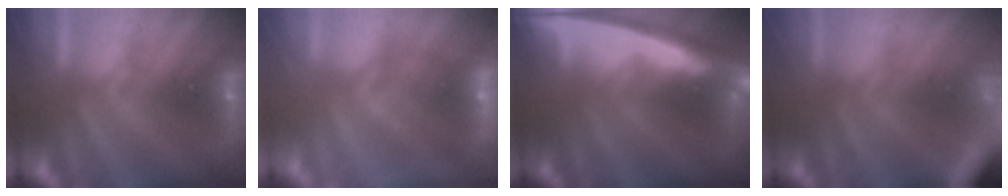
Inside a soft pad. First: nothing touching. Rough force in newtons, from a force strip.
{"total": 7.1}
{"total": 5.9}
{"total": 7.7}